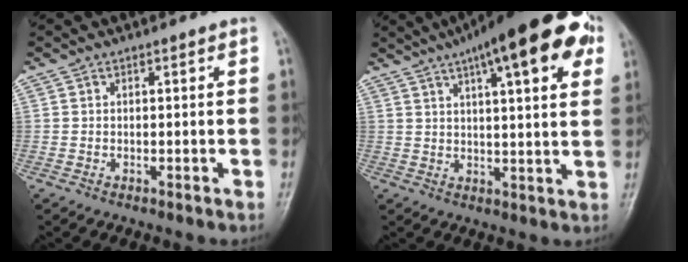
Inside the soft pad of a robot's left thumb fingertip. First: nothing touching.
{"total": 20.8, "force": [10.5, 5.8, 17.0], "torque": [-0.230, 0.007, 0.142]}